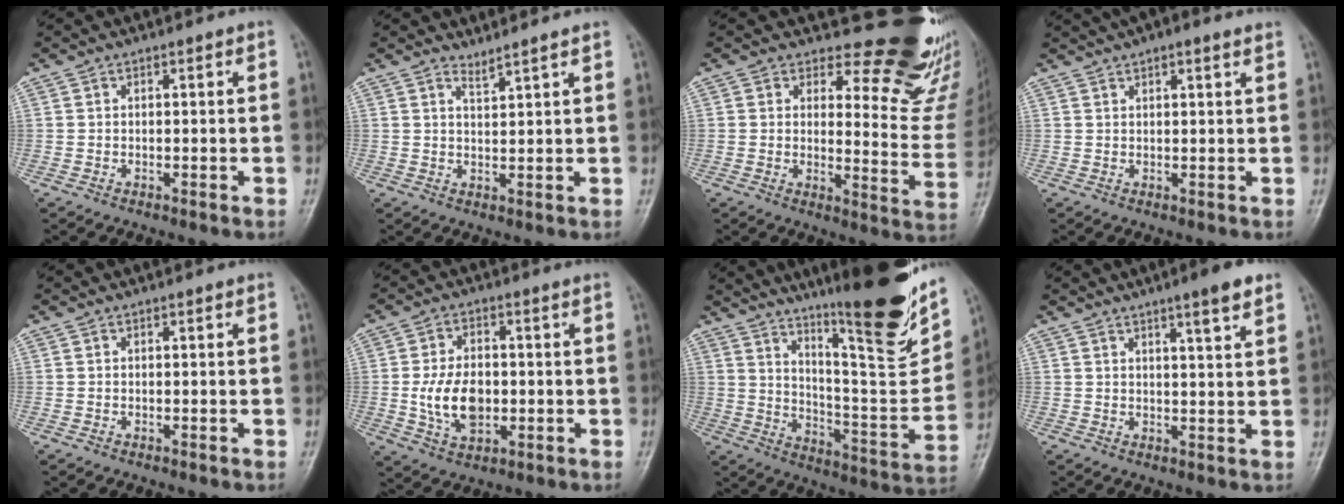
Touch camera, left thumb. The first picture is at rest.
{"total": 2.0, "force": [1.9, -0.5, 0.6], "torque": [-0.010, -0.023, 0.034]}
{"total": 15.6, "force": [14.4, 4.9, 3.5], "torque": [0.005, -0.161, 0.151]}
{"total": 5.5, "force": [3.9, 1.3, 3.7], "torque": [-0.050, 0.021, 0.057]}
{"total": 0.0}
{"total": 9.6, "force": [-0.7, 6.1, 7.4], "torque": [-0.122, 0.001, -0.007]}
{"total": 24.2, "force": [16.8, 3.3, 17.2], "torque": [-0.235, -0.097, 0.265]}
{"total": 6.0, "force": [3.8, 0.5, 4.6], "torque": [-0.065, -0.018, 0.056]}